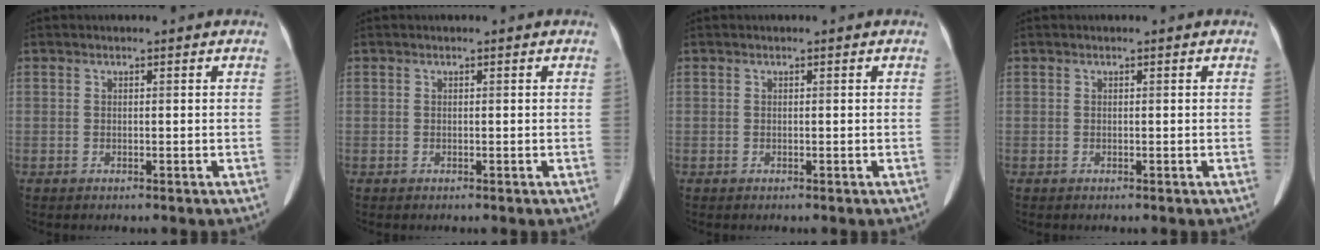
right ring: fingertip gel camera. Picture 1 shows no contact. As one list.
[{"total": 0.0}, {"total": 0.0}, {"total": 0.0}]